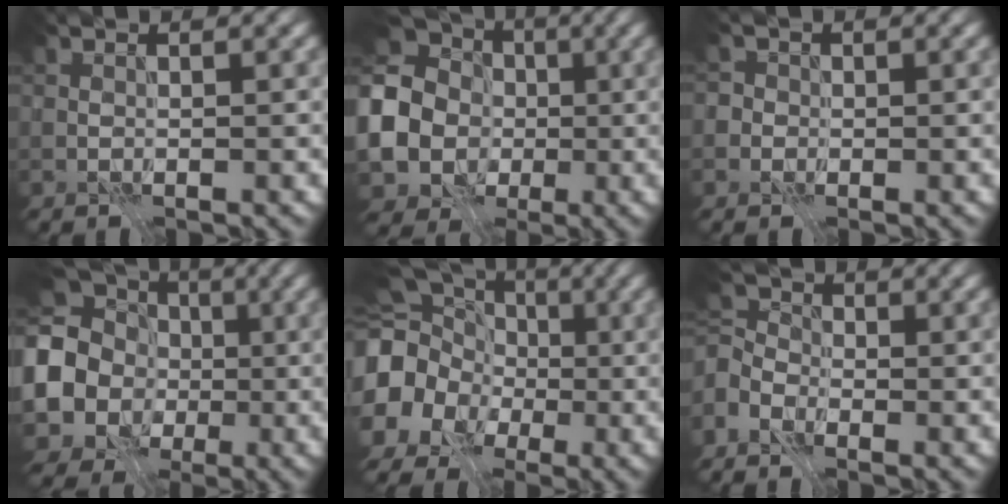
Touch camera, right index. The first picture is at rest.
{"total": 14.9, "force": [-0.7, 13.6, 6.1], "torque": [-0.169, -0.001, -0.048]}
{"total": 2.2, "force": [0.3, 2.1, 0.6], "torque": [0.016, 0.012, -0.024]}
{"total": 13.2, "force": [0.0, 11.8, 5.8], "torque": [-0.137, 0.000, -0.042]}
{"total": 17.0, "force": [-1.6, 15.7, 6.3], "torque": [-0.171, -0.010, -0.068]}
{"total": 5.1, "force": [-2.6, 3.4, 2.7], "torque": [-0.059, -0.004, -0.051]}